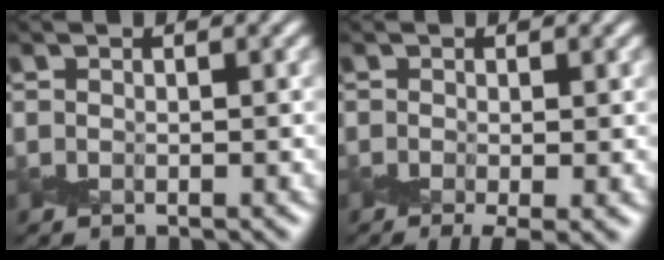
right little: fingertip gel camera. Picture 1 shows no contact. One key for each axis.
{"total": 3.0, "fx": -1.1, "fy": 1.1, "fz": 2.5, "tx": -0.045, "ty": -0.004, "tz": -0.026}